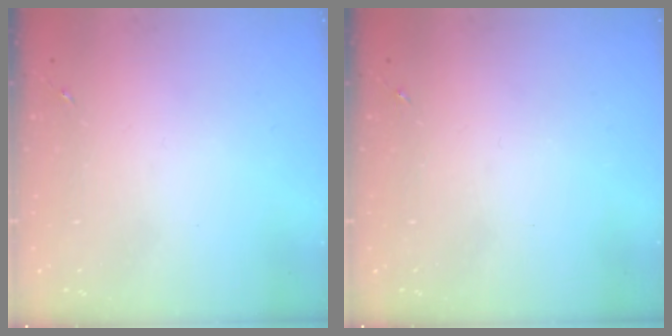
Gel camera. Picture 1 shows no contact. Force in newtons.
{"total": 0.0}